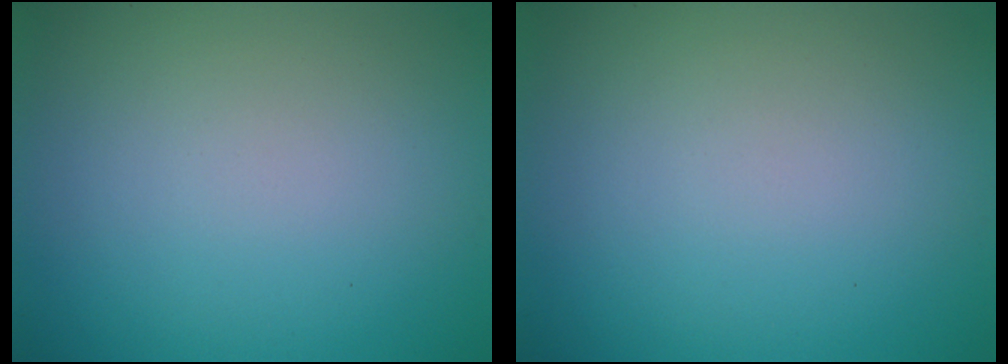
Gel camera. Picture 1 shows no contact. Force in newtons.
{"total": 0.0}